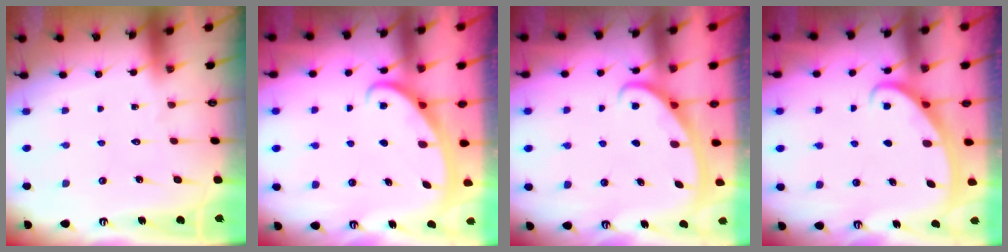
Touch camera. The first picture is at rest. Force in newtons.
{"total": 2.5, "press": 2.5, "slide": 0.4}
{"total": 2.8, "press": 2.8, "slide": 0.4}
{"total": 2.6, "press": 2.6, "slide": 0.4}